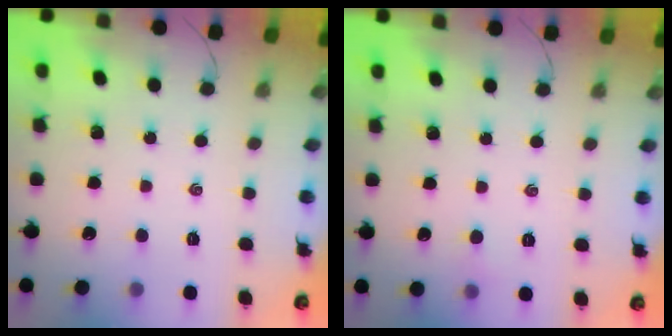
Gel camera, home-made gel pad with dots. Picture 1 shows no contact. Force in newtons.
{"total": 2.4, "press": 2.3, "slide": 0.7}